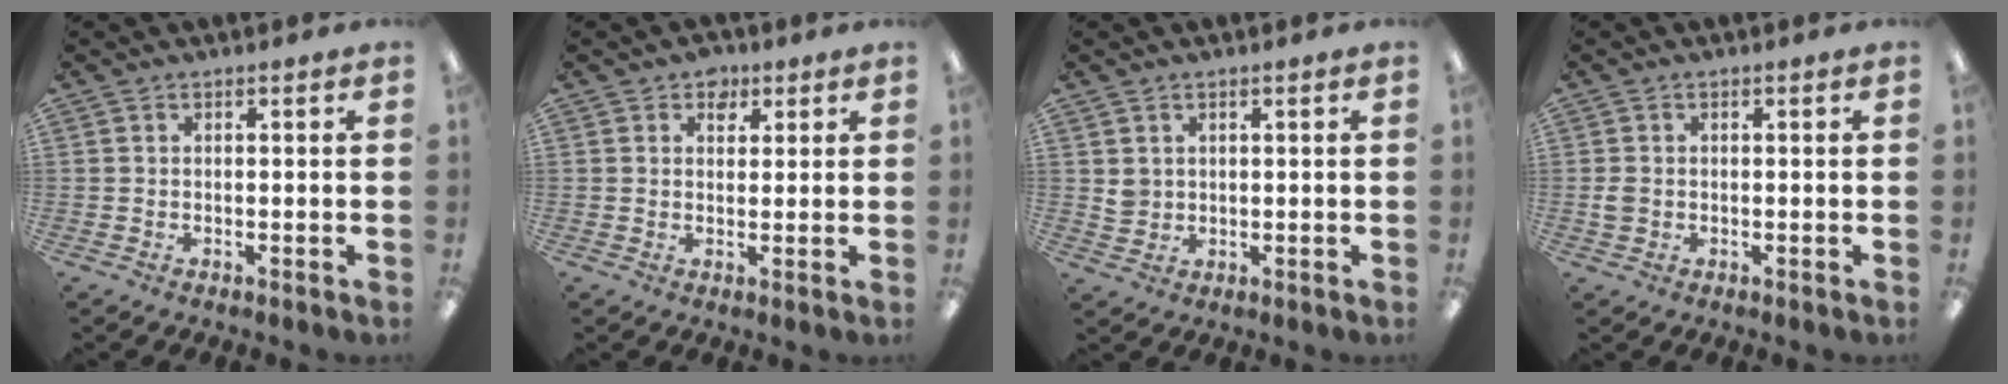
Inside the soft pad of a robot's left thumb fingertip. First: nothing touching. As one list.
[{"total": 3.6, "force": [2.1, 2.5, 1.4], "torque": [0.000, -0.006, 0.033]}, {"total": 2.9, "force": [1.2, 2.5, 0.6], "torque": [-0.008, 0.000, 0.022]}, {"total": 2.0, "force": [-0.1, 1.7, 1.1], "torque": [-0.019, 0.005, -0.003]}]